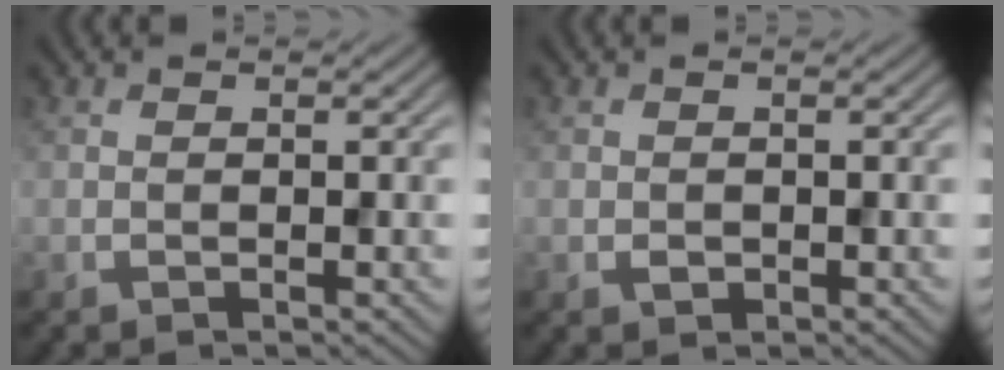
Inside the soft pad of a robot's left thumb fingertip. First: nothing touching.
{"total": 0.7, "force": [-0.3, 0.6, 0.2], "torque": [-0.009, -0.003, -0.002]}